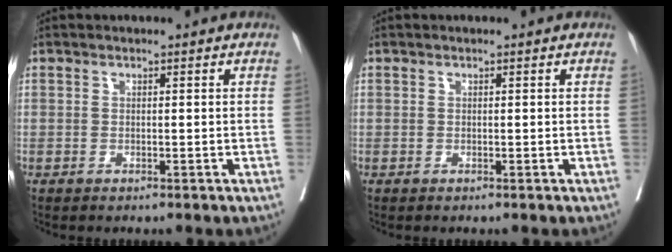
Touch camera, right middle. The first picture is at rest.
{"total": 0.0}